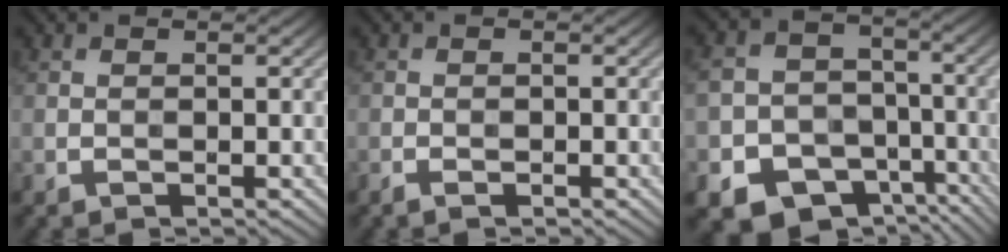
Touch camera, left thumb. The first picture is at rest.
{"total": 1.2, "force": [-0.9, 0.4, 0.8], "torque": [-0.014, -0.001, -0.016]}
{"total": 13.2, "force": [-7.1, 10.1, 4.6], "torque": [-0.101, -0.040, -0.120]}